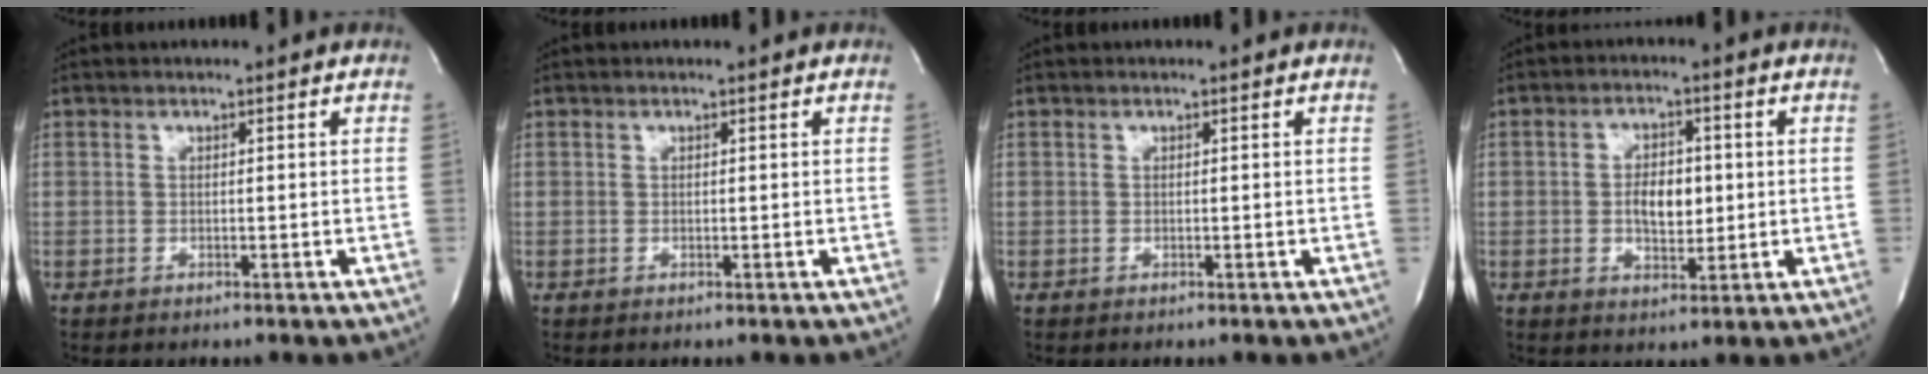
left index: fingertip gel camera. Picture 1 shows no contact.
{"total": 0.0}
{"total": 0.0}
{"total": 5.5, "force": [-0.1, 3.0, 4.6], "torque": [-0.078, 0.001, 0.002]}